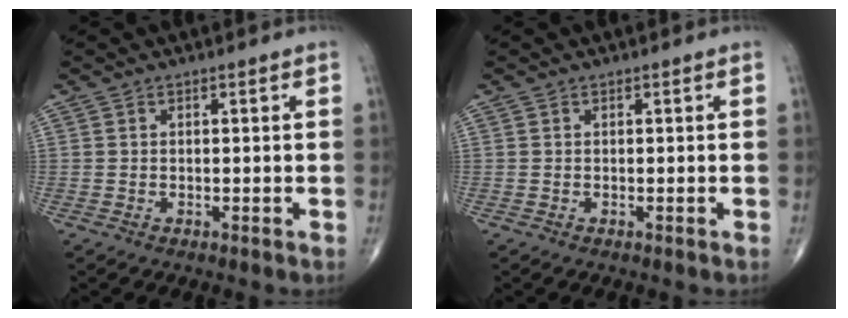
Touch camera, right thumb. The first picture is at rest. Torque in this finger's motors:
{"motor_torque": [0.00, 0.00, 0.02, 0.02, 0.00]}